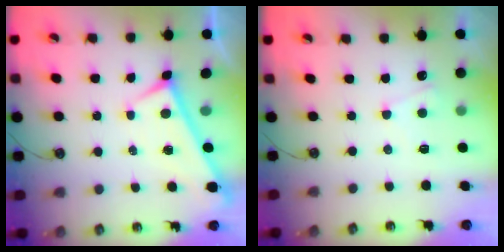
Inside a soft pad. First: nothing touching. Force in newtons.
{"total": 2.2, "press": 2.1, "slide": 0.6}